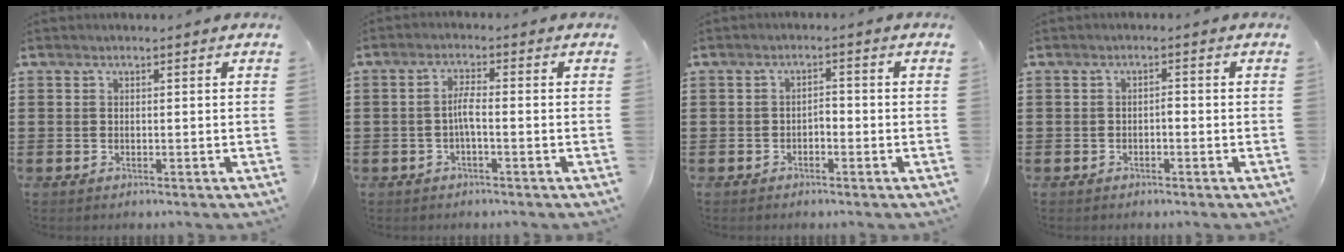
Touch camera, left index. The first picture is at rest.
{"total": 3.0, "force": [-0.7, 0.5, 2.9], "torque": [-0.062, 0.001, -0.017]}
{"total": 1.4, "force": [-1.0, 0.6, 0.9], "torque": [-0.021, 0.004, -0.022]}
{"total": 1.0, "force": [-0.5, 0.4, 0.8], "torque": [-0.019, -0.002, -0.010]}